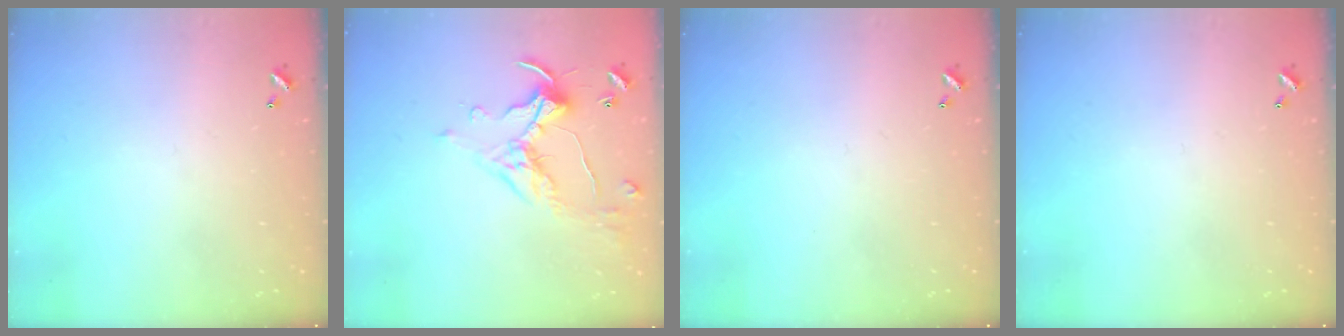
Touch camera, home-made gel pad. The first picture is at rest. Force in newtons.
{"total": 1.5, "press": 1.5, "slide": 0.2}
{"total": 0.0}
{"total": 0.0}